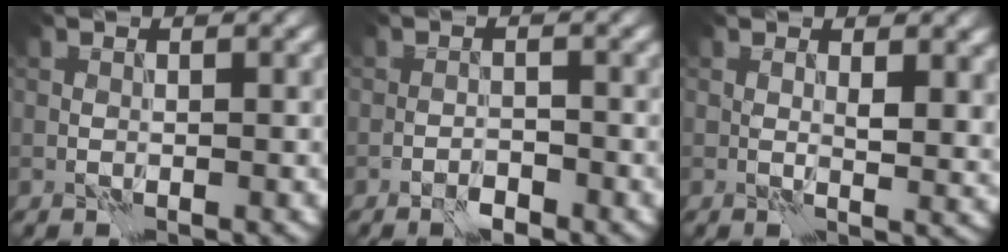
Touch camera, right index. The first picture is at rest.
{"total": 1.9, "force": [-1.4, 0.6, 1.0], "torque": [-0.015, 0.003, -0.026]}
{"total": 2.8, "force": [0.8, 1.1, 2.4], "torque": [-0.037, -0.005, 0.016]}